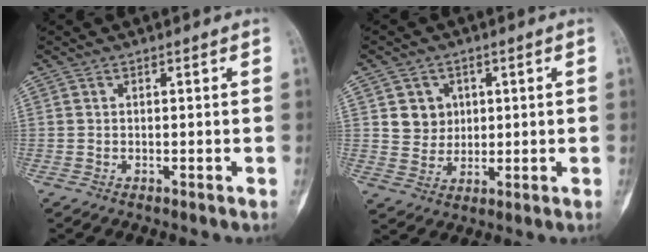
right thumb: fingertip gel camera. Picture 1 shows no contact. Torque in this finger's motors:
{"motor_torque": [0.01, 0.01, 0.13, -0.12, 0.00]}